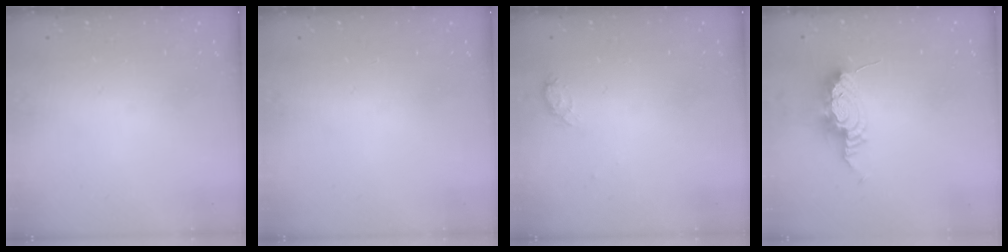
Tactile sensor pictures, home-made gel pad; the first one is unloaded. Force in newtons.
{"total": 0.0}
{"total": 5.2, "press": 4.8, "slide": 1.9}
{"total": 10.9, "press": 10.7, "slide": 2.3}